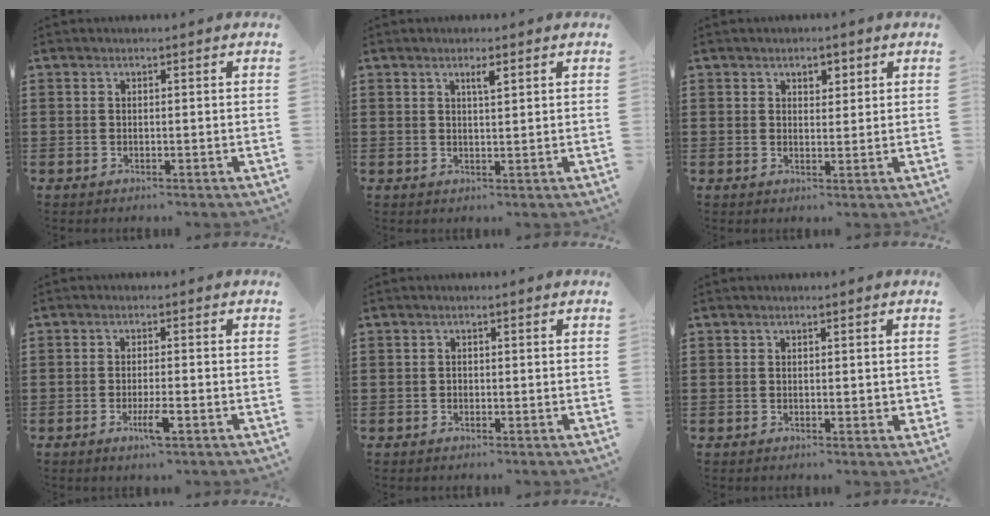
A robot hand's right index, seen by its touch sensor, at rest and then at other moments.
{"total": 1.8, "force": [1.0, 0.3, 1.4], "torque": [-0.020, -0.002, 0.015]}
{"total": 2.1, "force": [1.3, 1.2, 1.0], "torque": [-0.015, 0.004, 0.022]}
{"total": 3.8, "force": [-1.7, 0.5, 3.3], "torque": [-0.068, -0.009, -0.032]}
{"total": 0.6, "force": [-0.3, 0.4, 0.2], "torque": [-0.005, 0.002, -0.007]}
{"total": 0.7, "force": [0.1, 0.4, 0.6], "torque": [-0.011, 0.005, 0.002]}